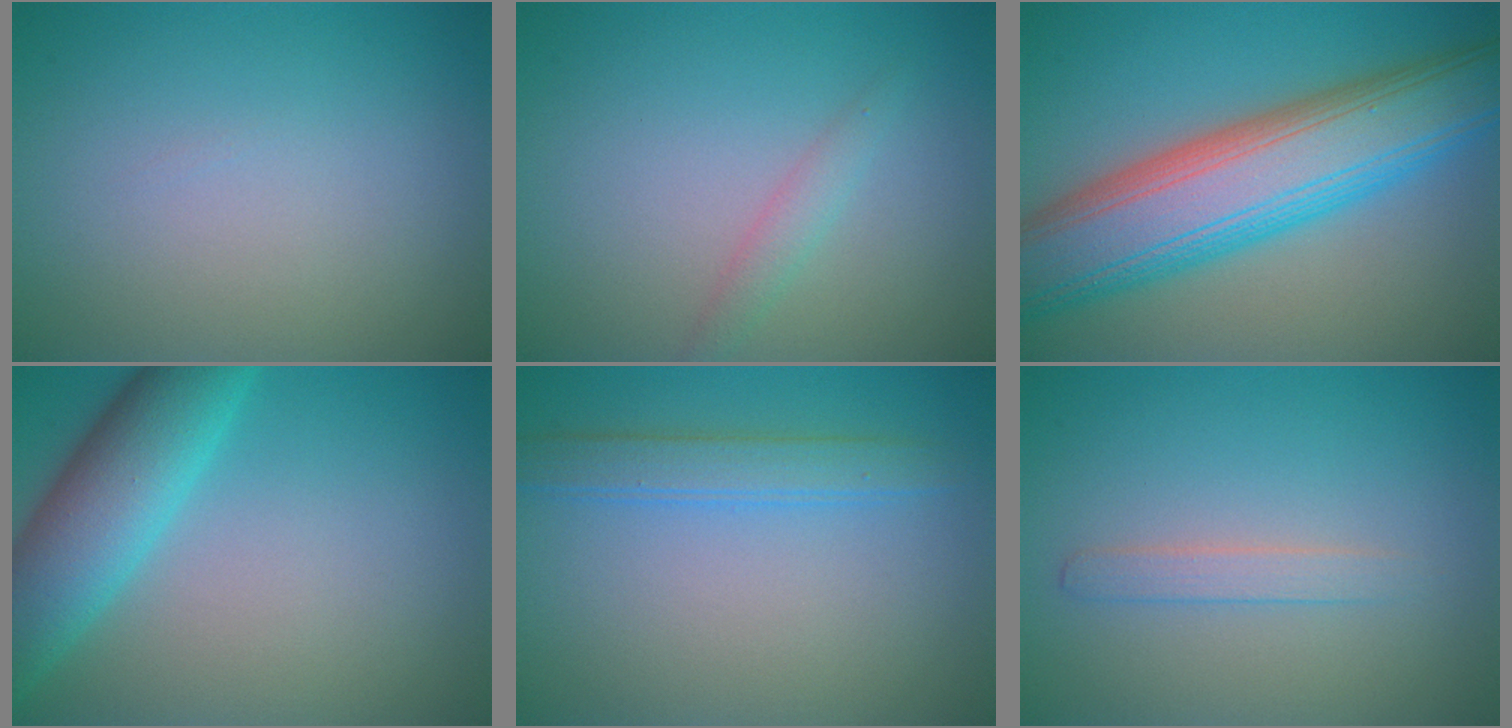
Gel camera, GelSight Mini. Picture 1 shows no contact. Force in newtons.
{"total": 1.4, "press": 1.4, "slide": 0.0}
{"total": 12.1, "press": 12.1, "slide": 0.4}
{"total": 7.2, "press": 7.2, "slide": 0.2}
{"total": 2.0, "press": 2.0, "slide": 0.1}
{"total": 1.4, "press": 1.4, "slide": 0.0}